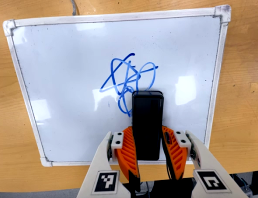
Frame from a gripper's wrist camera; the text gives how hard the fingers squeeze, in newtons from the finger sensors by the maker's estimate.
{"total": 5.9, "left": 4.2, "right": 7.6}